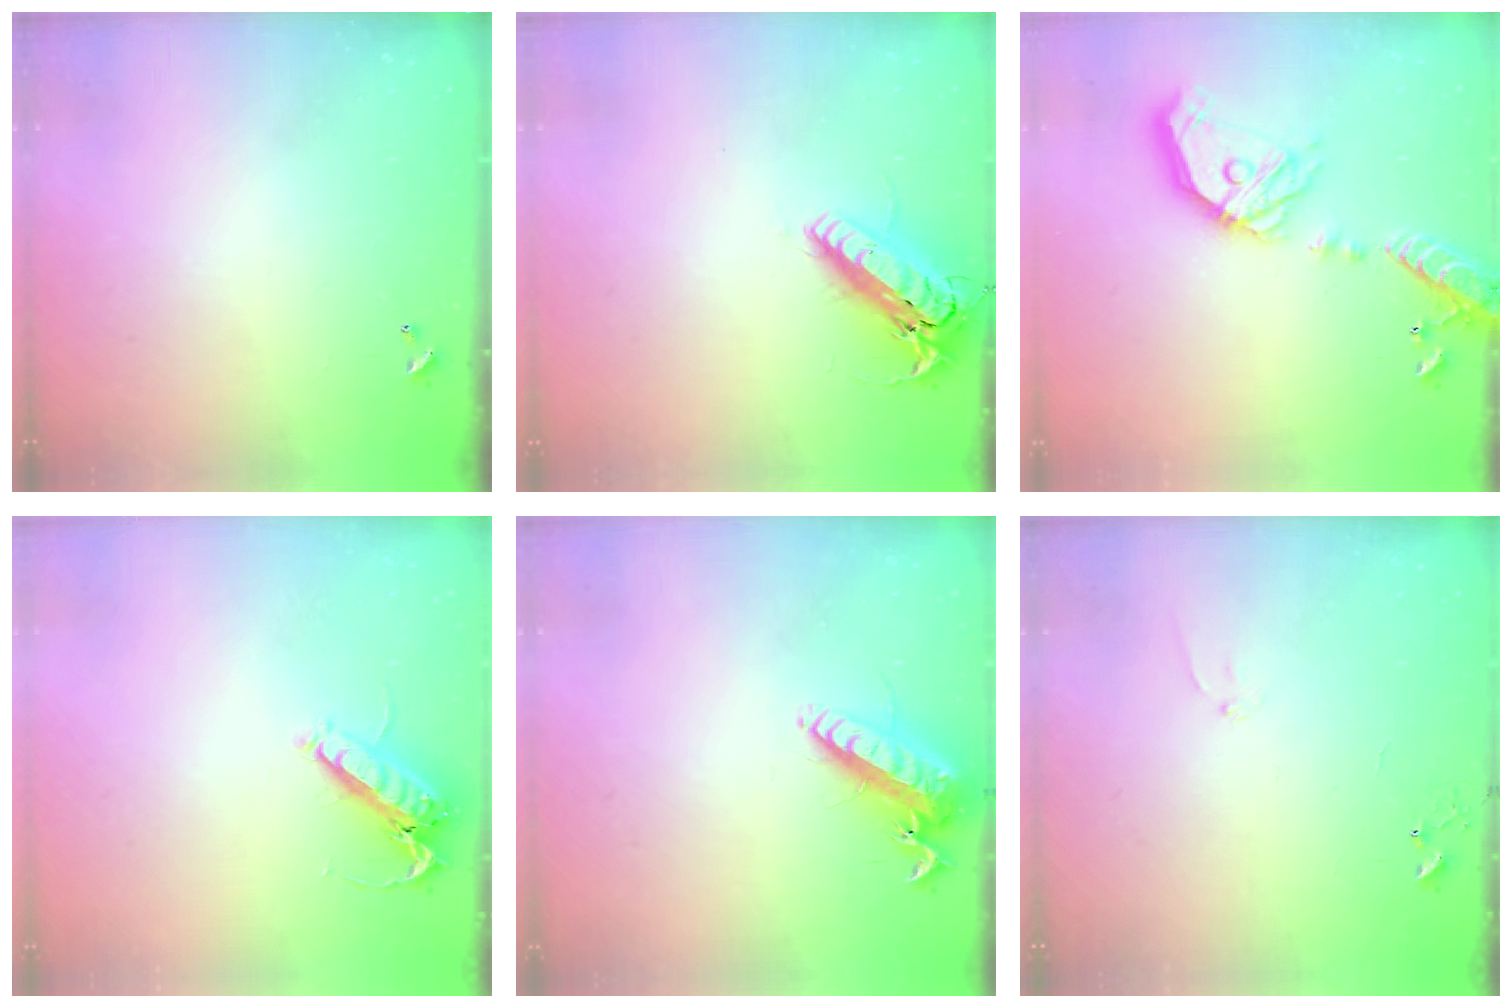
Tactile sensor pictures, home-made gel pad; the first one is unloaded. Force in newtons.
{"total": 17.8, "press": 17.5, "slide": 3.4}
{"total": 21.8, "press": 21.5, "slide": 3.7}
{"total": 14.1, "press": 14.0, "slide": 1.8}
{"total": 15.8, "press": 15.5, "slide": 3.1}
{"total": 5.5, "press": 5.5, "slide": 0.6}